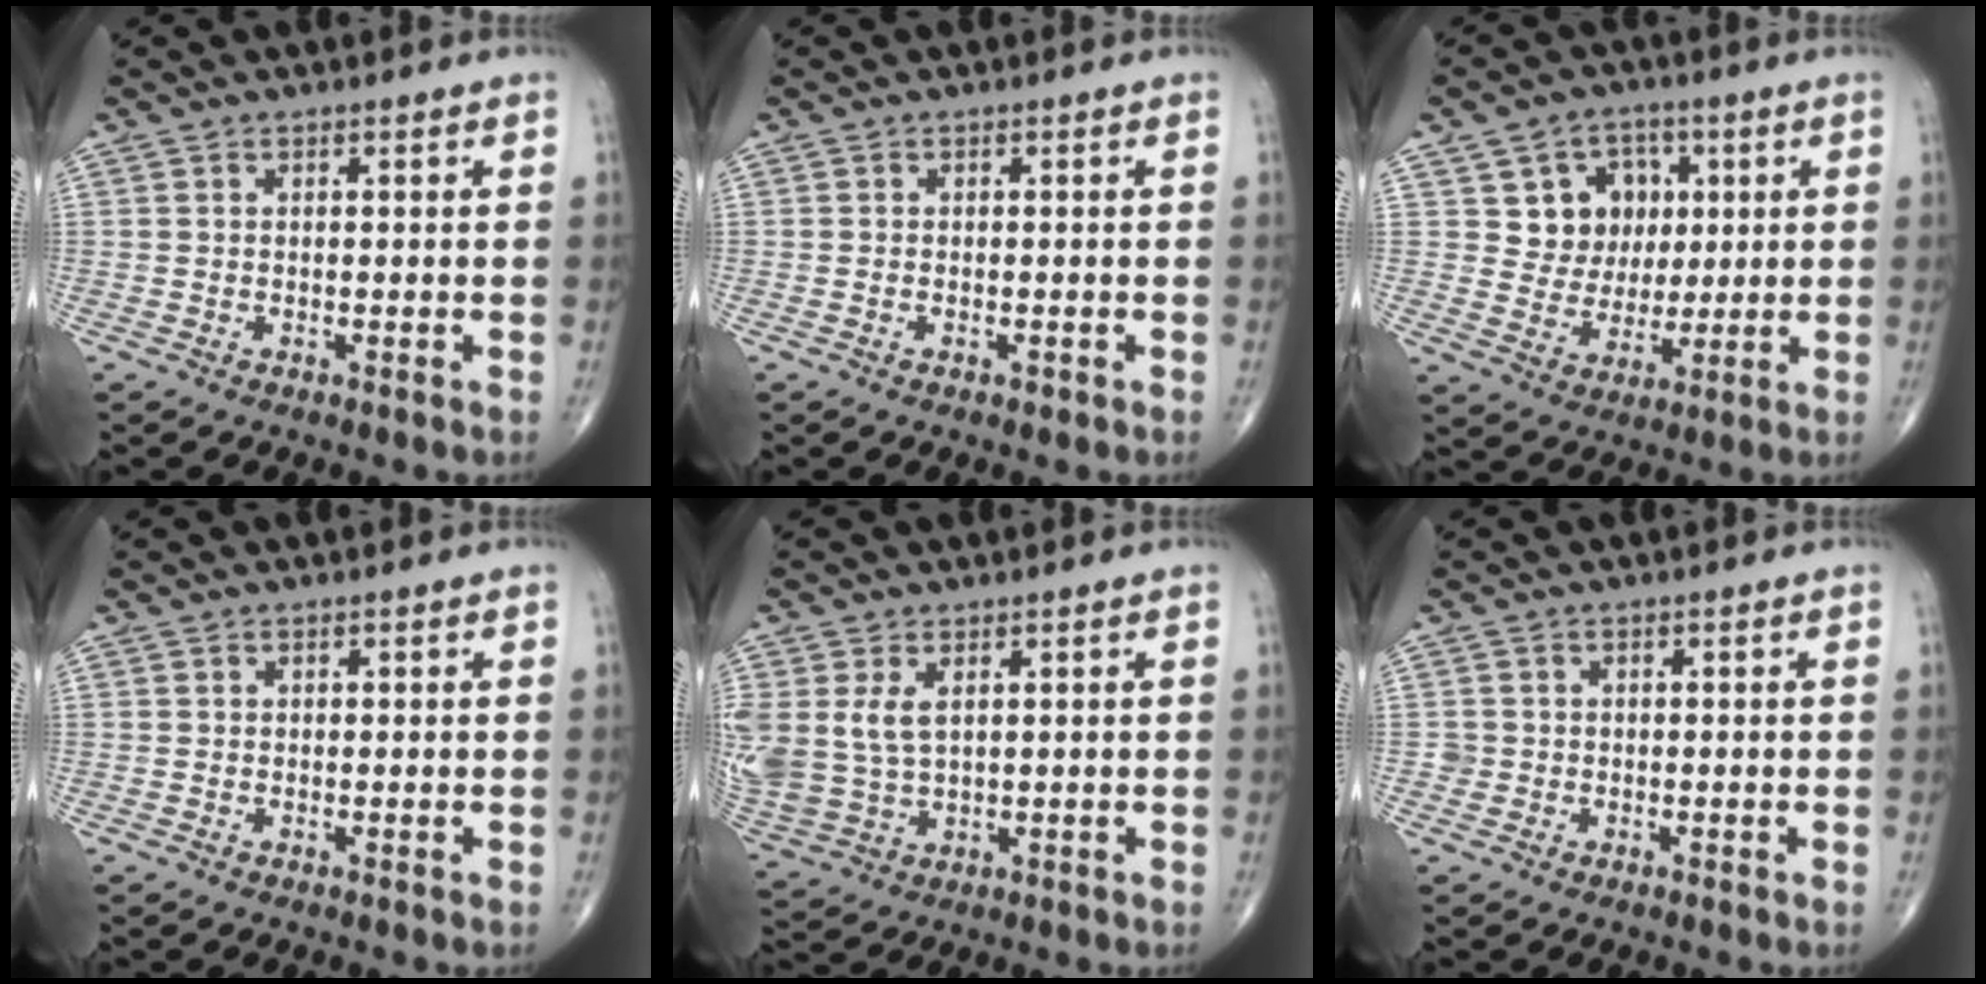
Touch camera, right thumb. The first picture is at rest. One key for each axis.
{"total": 0.7, "fx": -0.3, "fy": 0.4, "fz": 0.5, "tx": -0.010, "ty": 0.003, "tz": -0.004}
{"total": 10.0, "fx": 2.9, "fy": 8.9, "fz": 3.5, "tx": -0.003, "ty": -0.005, "tz": 0.050}
{"total": 0.0}
{"total": 9.8, "fx": 2.3, "fy": 6.3, "fz": 7.2, "tx": -0.170, "ty": -0.005, "tz": 0.061}
{"total": 1.3, "fx": -0.2, "fy": 1.3, "fz": 0.0, "tx": 0.009, "ty": 0.006, "tz": -0.006}